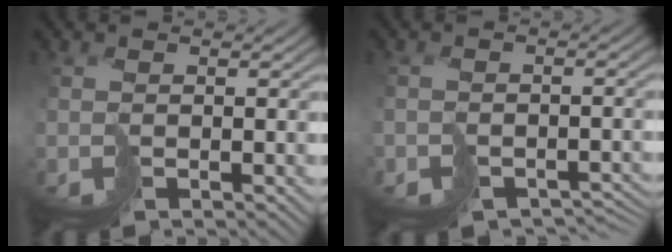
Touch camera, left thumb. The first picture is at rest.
{"total": 5.8, "force": [-4.7, 3.3, 1.1], "torque": [0.006, -0.006, -0.055]}